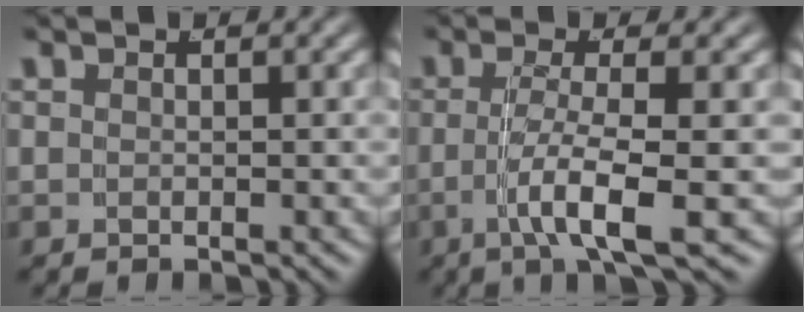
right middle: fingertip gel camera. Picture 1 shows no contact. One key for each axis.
{"total": 4.7, "fx": -1.7, "fy": 0.2, "fz": 4.3, "tx": -0.081, "ty": -0.016, "tz": -0.022}